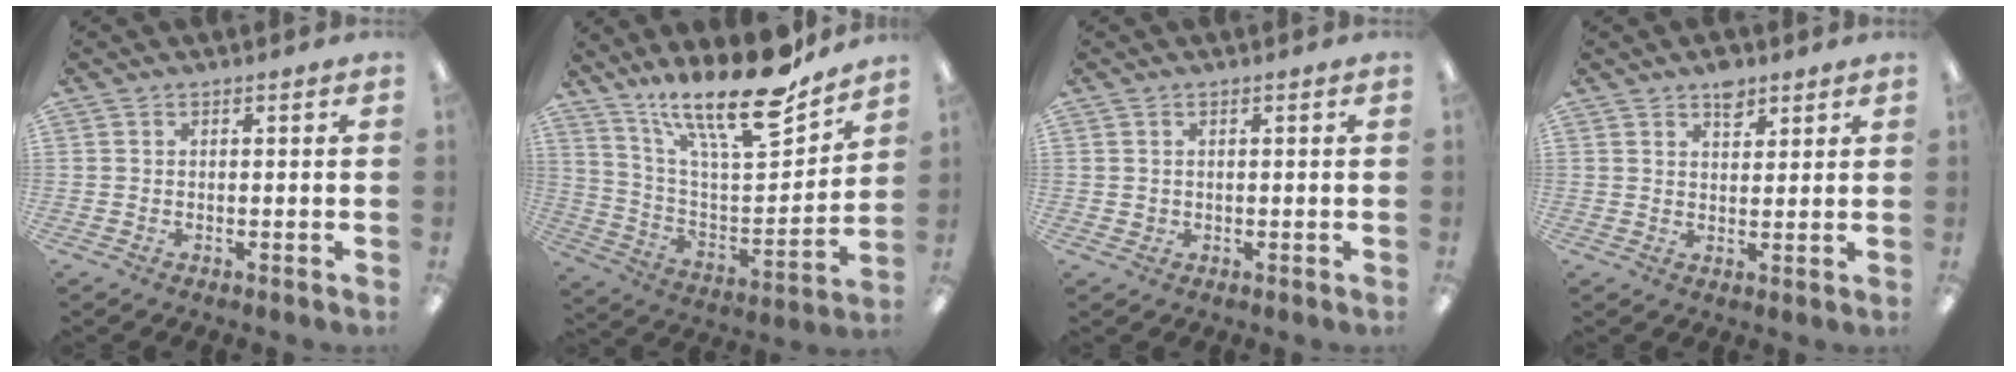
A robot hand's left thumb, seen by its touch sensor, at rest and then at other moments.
{"total": 22.4, "force": [16.7, 6.0, 13.7], "torque": [-0.230, -0.117, 0.281]}
{"total": 1.1, "force": [0.4, 1.0, 0.2], "torque": [-0.004, 0.005, 0.007]}
{"total": 4.8, "force": [3.3, 2.7, 2.3], "torque": [-0.011, -0.018, 0.052]}